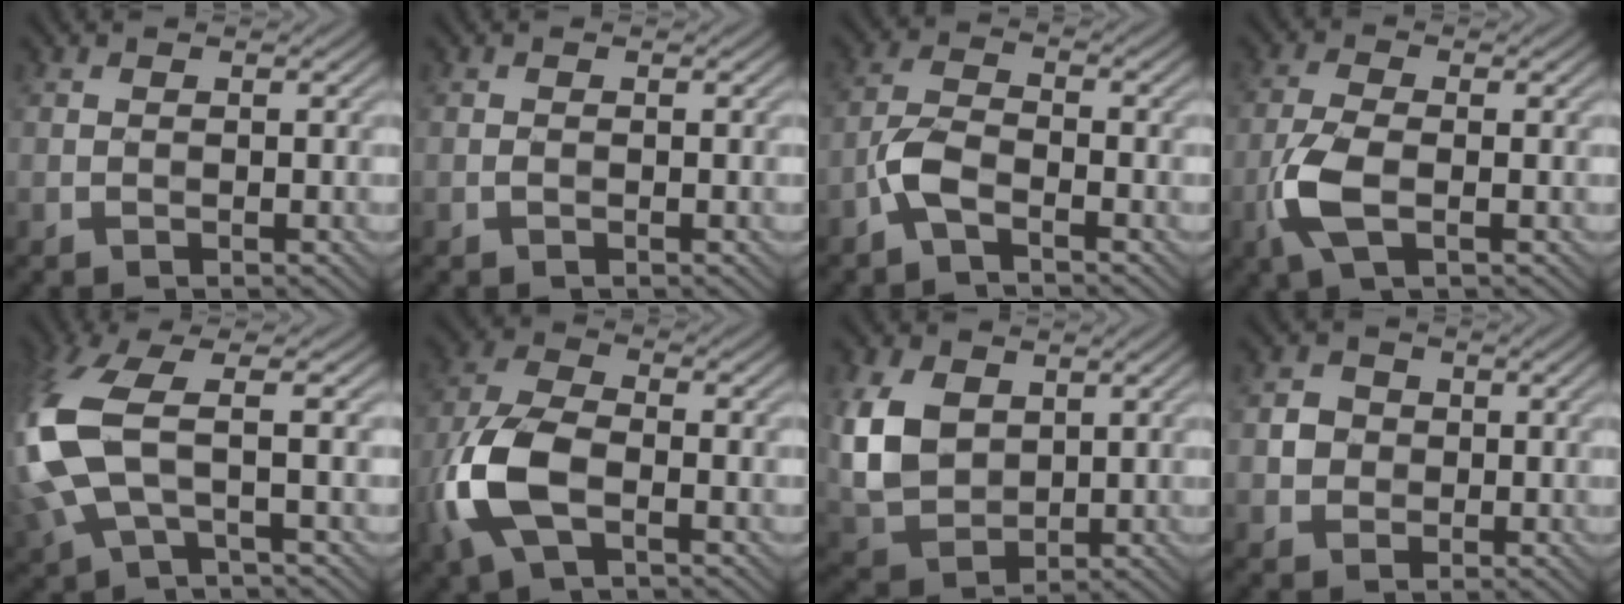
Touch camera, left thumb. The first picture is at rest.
{"total": 0.0}
{"total": 4.2, "force": [-2.6, 1.4, 3.0], "torque": [-0.072, 0.006, -0.066]}
{"total": 5.8, "force": [-1.9, 2.3, 4.9], "torque": [-0.123, -0.002, -0.045]}
{"total": 11.4, "force": [0.4, 4.3, 10.5], "torque": [-0.273, -0.005, 0.002]}
{"total": 10.1, "force": [-3.5, 5.1, 8.0], "torque": [-0.198, -0.004, -0.083]}
{"total": 8.7, "force": [2.4, 6.2, 5.7], "torque": [-0.166, 0.001, 0.050]}
{"total": 2.6, "force": [0.0, 2.5, 0.8], "torque": [-0.020, 0.002, -0.004]}